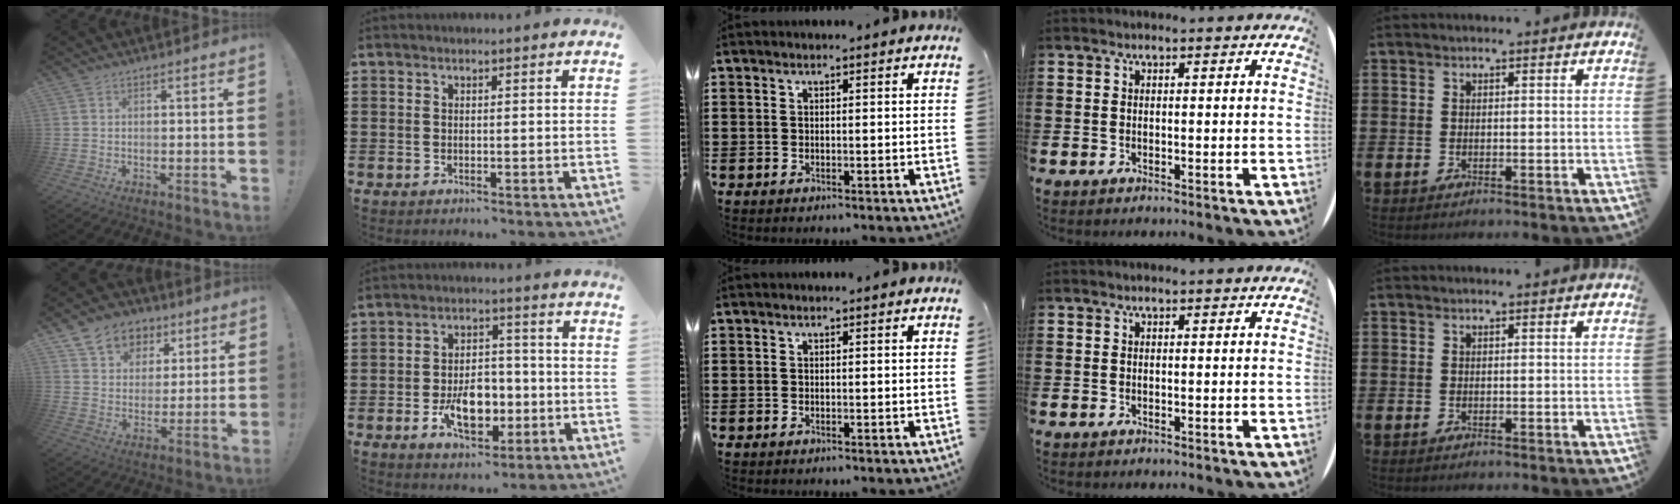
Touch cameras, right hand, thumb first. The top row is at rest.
{"thumb": {"total": 10.7, "force": [5.9, 8.4, 3.2], "torque": [-0.047, -0.038, 0.118]}, "index": {"total": 8.6, "force": [-2.5, 5.1, 6.4], "torque": [-0.103, -0.001, -0.049]}}